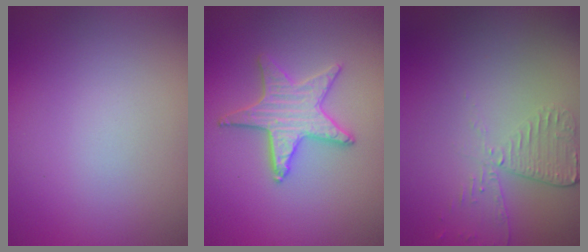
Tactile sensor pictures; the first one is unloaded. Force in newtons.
{"total": 3.7, "press": 3.6, "slide": 0.8}
{"total": 2.7, "press": 2.4, "slide": 1.2}